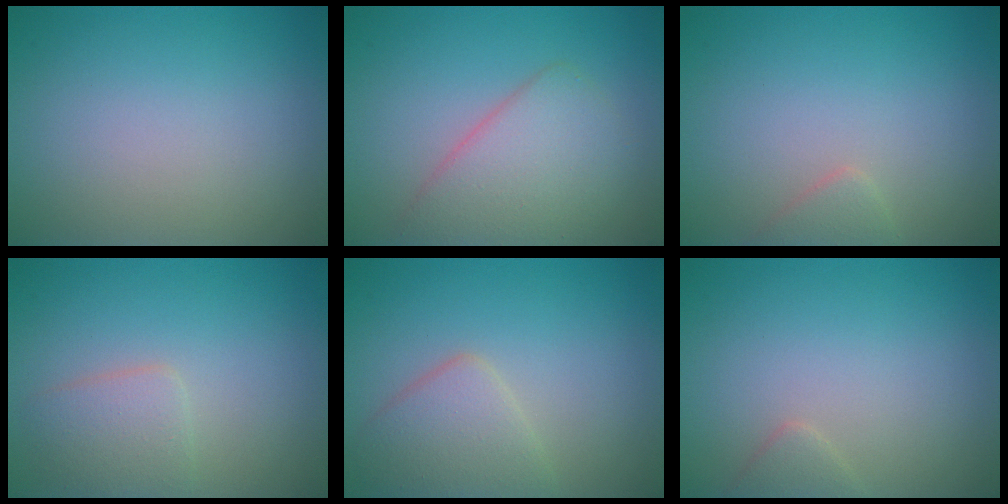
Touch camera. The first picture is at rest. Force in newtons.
{"total": 4.6, "press": 4.6, "slide": 0.3}
{"total": 1.3, "press": 1.2, "slide": 0.1}
{"total": 2.5, "press": 2.5, "slide": 0.1}
{"total": 3.5, "press": 3.5, "slide": 0.3}
{"total": 1.2, "press": 1.2, "slide": 0.1}